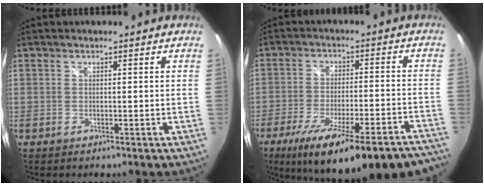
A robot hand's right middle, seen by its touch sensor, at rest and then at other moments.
{"total": 26.8, "force": [-20.9, 5.5, 15.8], "torque": [-0.255, -0.054, -0.288]}